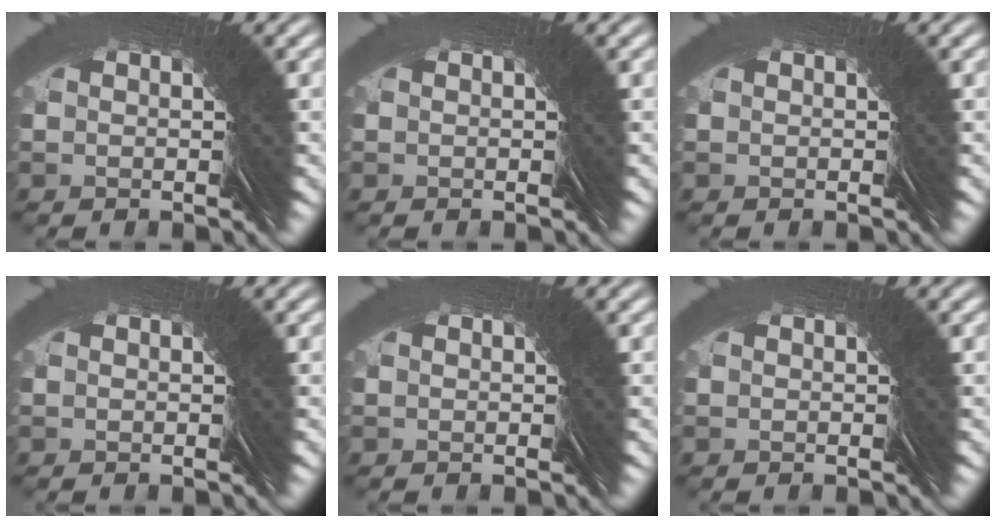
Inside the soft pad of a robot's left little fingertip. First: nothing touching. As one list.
[{"total": 0.0}, {"total": 0.0}, {"total": 0.0}, {"total": 0.0}, {"total": 0.0}]